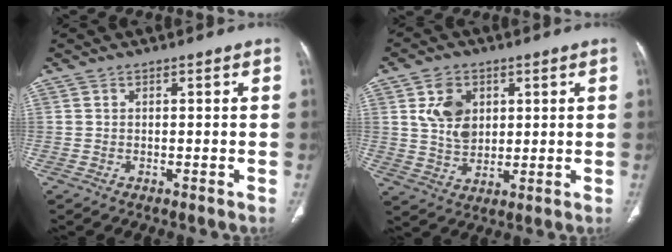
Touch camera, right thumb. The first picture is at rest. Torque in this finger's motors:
{"motor_torque": [0.61, 1.90, 0.93, 0.78, 0.06]}